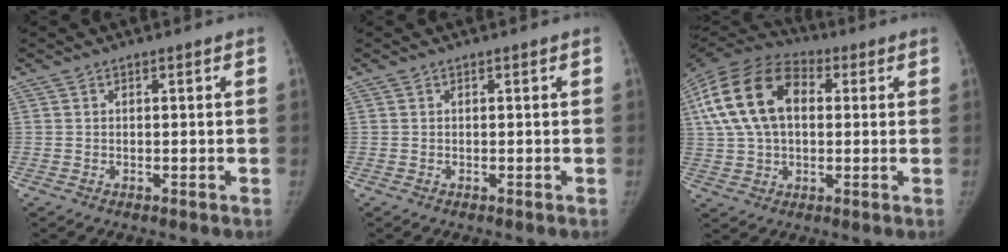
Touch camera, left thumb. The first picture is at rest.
{"total": 0.0}
{"total": 18.4, "force": [3.6, 11.9, 13.6], "torque": [-0.258, 0.024, 0.057]}